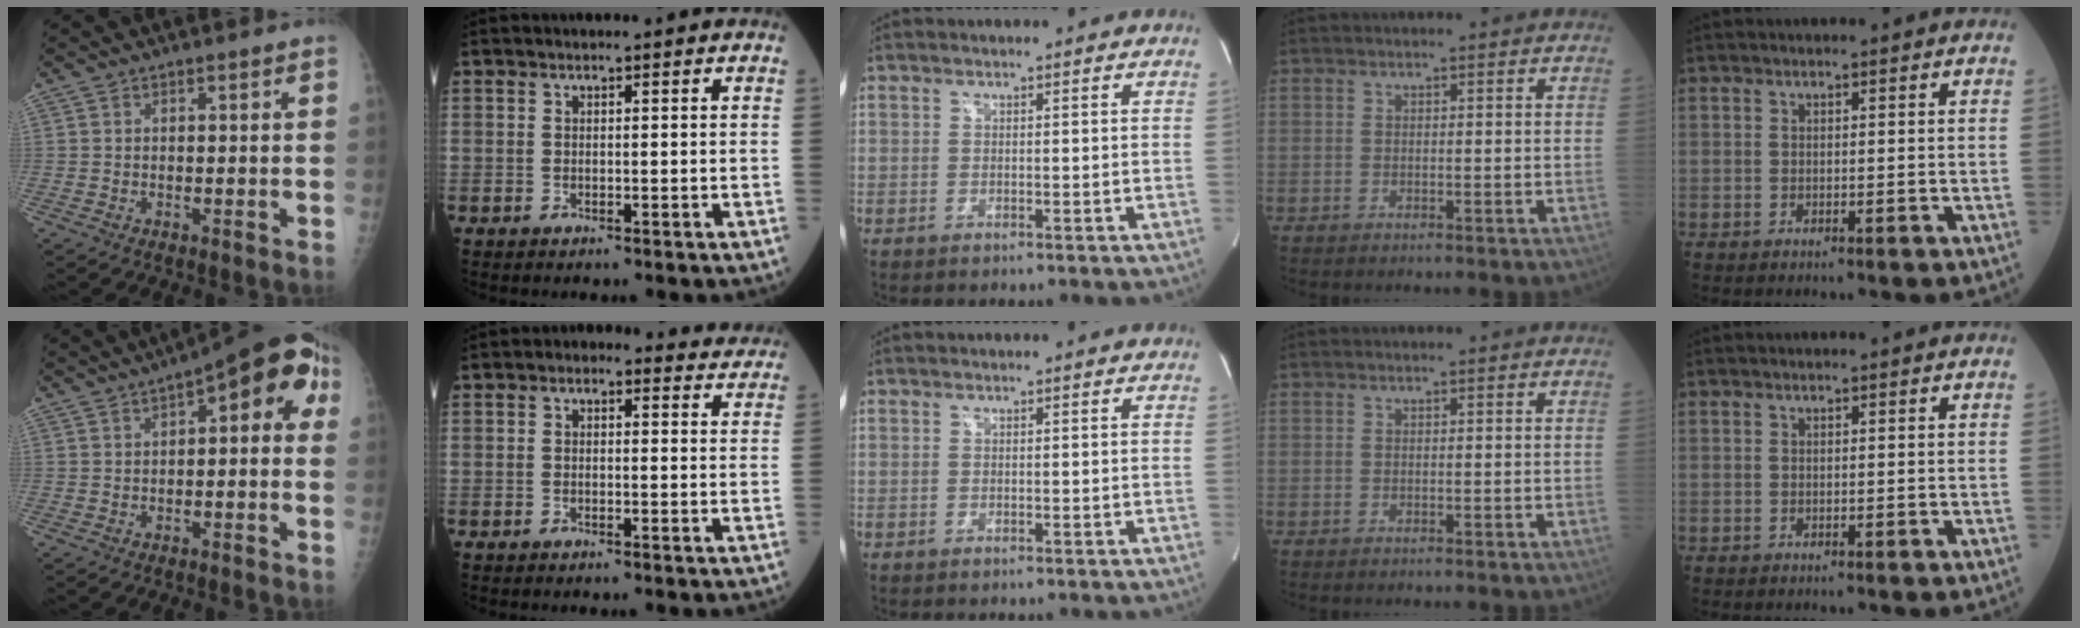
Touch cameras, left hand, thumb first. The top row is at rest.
{"thumb": {"total": 11.5, "force": [2.5, 5.0, 10.0], "torque": [-0.096, 0.032, 0.019]}, "index": {"total": 5.1, "force": [3.9, 2.8, 1.6], "torque": [-0.003, 0.016, 0.027]}}